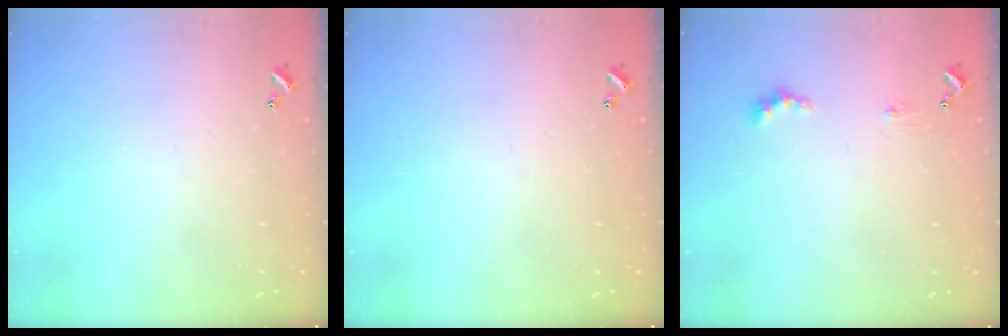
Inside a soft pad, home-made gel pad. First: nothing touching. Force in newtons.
{"total": 0.0}
{"total": 2.0, "press": 1.9, "slide": 0.4}